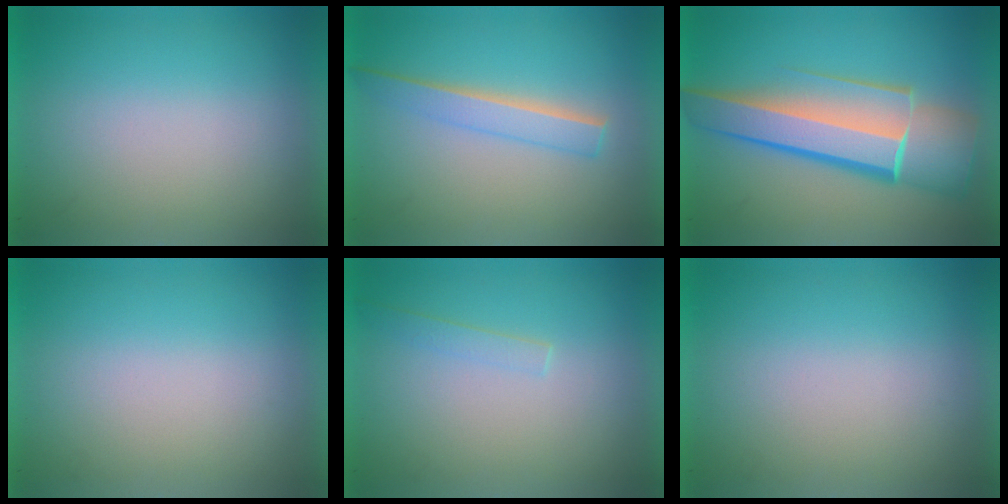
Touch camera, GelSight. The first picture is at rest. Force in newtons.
{"total": 2.3}
{"total": 8.3}
{"total": 0.0}
{"total": 1.1}
{"total": 0.0}